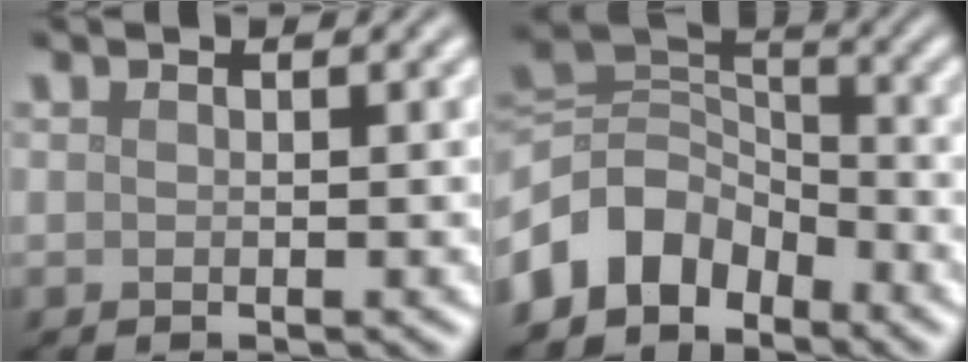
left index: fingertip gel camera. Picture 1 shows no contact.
{"total": 6.5, "force": [-4.2, 4.3, 2.5], "torque": [-0.032, 0.007, -0.091]}